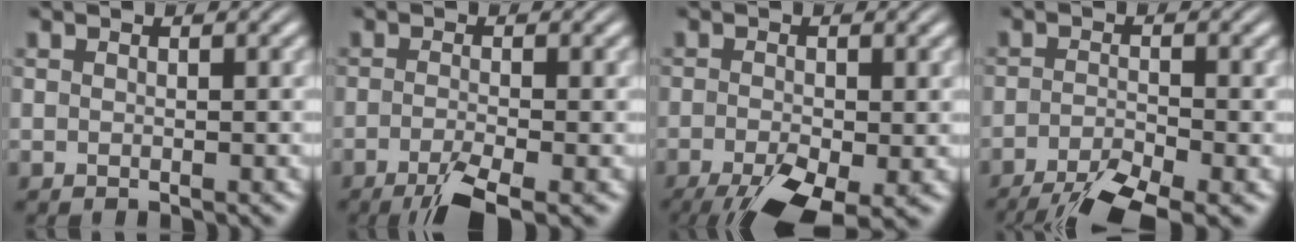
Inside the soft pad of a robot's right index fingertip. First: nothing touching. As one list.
[{"total": 4.2, "force": [-2.8, 0.9, 2.9], "torque": [-0.053, -0.018, -0.041]}, {"total": 7.0, "force": [-3.9, 3.0, 4.9], "torque": [-0.089, -0.037, -0.041]}, {"total": 6.2, "force": [-5.0, 1.9, 3.2], "torque": [-0.049, -0.023, -0.072]}]